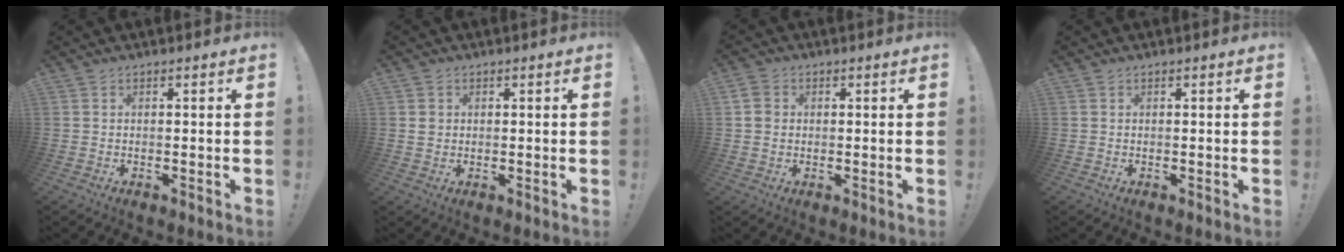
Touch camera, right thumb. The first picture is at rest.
{"total": 2.2, "force": [0.8, 2.0, 0.5], "torque": [0.004, -0.001, 0.011]}
{"total": 4.3, "force": [1.0, 3.6, 2.2], "torque": [-0.036, 0.003, 0.019]}
{"total": 0.0}